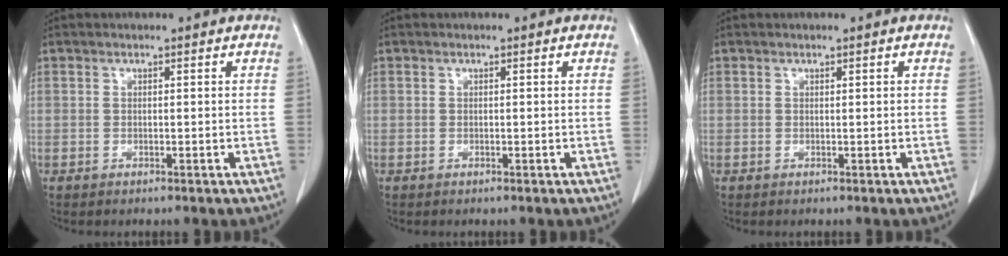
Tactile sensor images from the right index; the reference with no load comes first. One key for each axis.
{"total": 0.0}
{"total": 0.0}